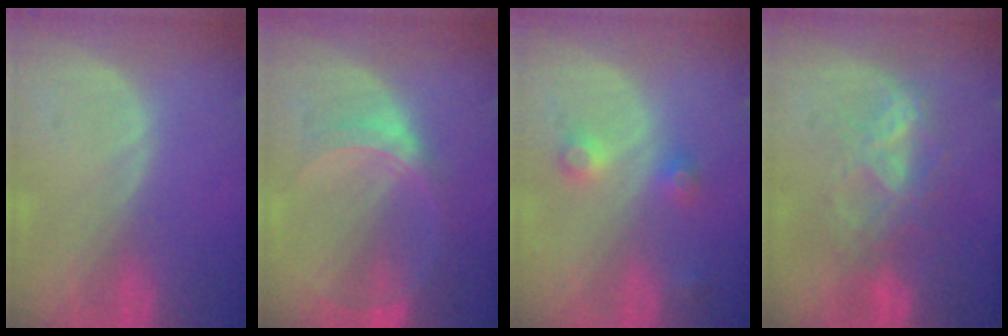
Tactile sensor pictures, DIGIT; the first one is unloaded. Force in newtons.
{"total": 6.5, "press": 5.7, "slide": 3.1}
{"total": 3.6, "press": 3.6, "slide": 0.6}
{"total": 7.0, "press": 6.7, "slide": 2.2}